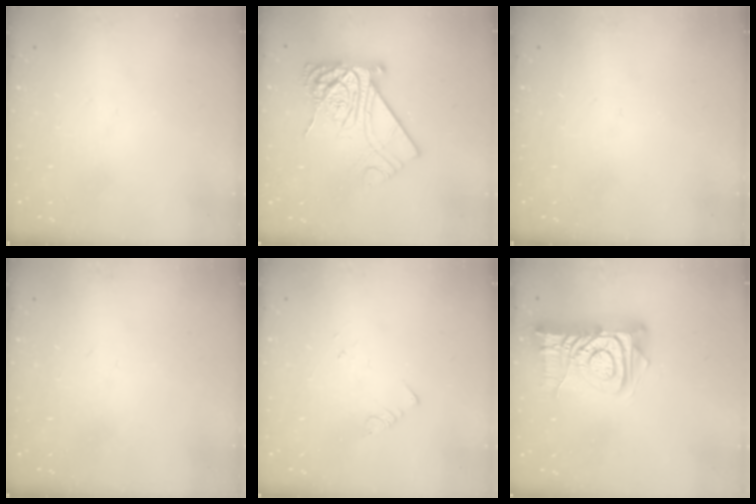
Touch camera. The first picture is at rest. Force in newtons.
{"total": 14.7, "press": 14.7, "slide": 1.5}
{"total": 0.0}
{"total": 0.7, "press": 0.6, "slide": 0.1}
{"total": 1.9, "press": 1.9, "slide": 0.2}
{"total": 13.2, "press": 13.2, "slide": 1.5}